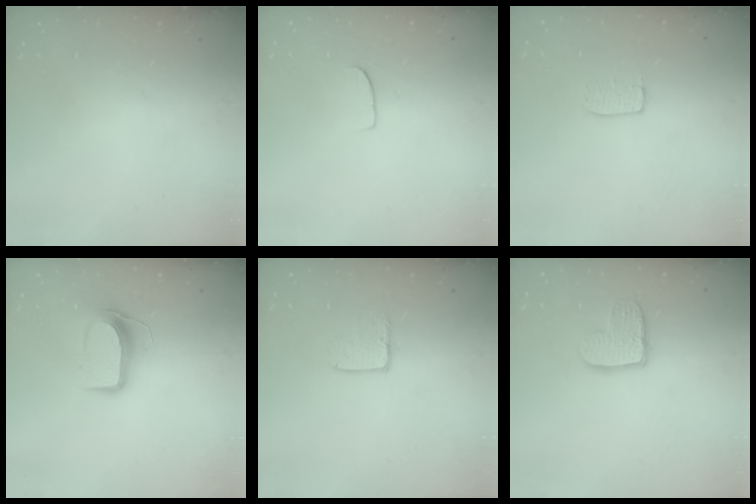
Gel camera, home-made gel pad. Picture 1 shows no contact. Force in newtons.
{"total": 5.4, "press": 5.4, "slide": 0.4}
{"total": 5.2, "press": 5.2, "slide": 0.3}
{"total": 9.4, "press": 9.3, "slide": 0.9}
{"total": 4.1, "press": 4.1, "slide": 0.3}
{"total": 10.1, "press": 10.0, "slide": 0.5}